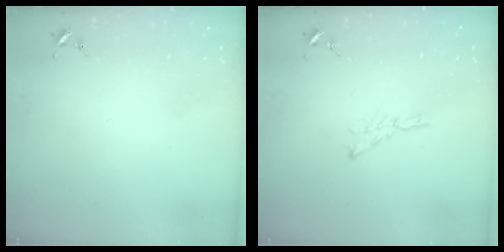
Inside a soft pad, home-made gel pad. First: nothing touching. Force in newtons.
{"total": 5.4, "press": 5.4, "slide": 0.6}